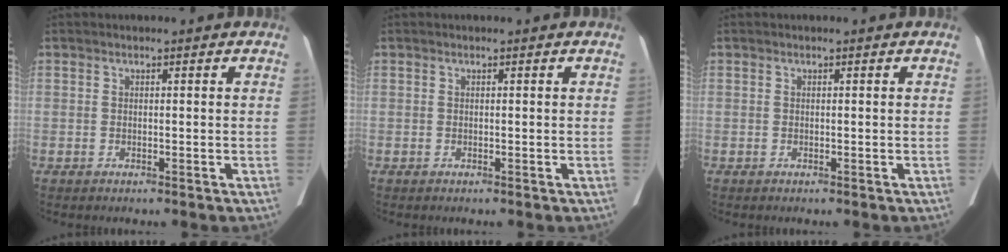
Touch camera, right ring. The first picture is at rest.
{"total": 0.0}
{"total": 0.0}